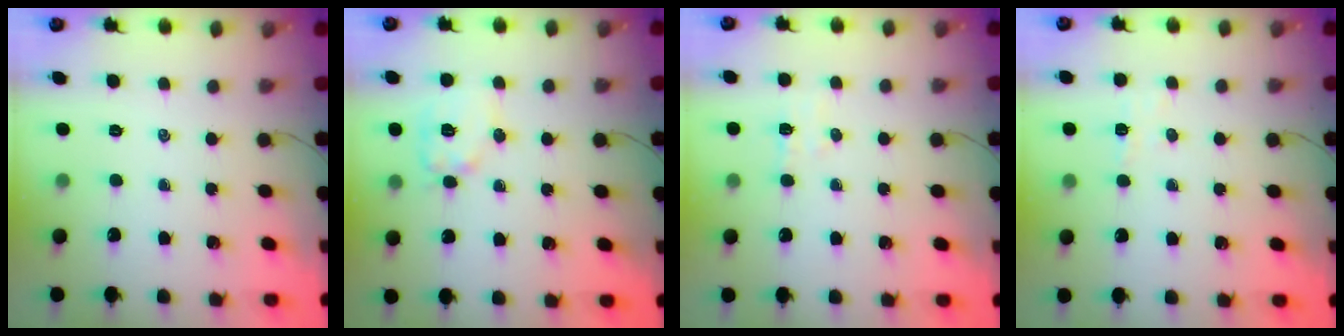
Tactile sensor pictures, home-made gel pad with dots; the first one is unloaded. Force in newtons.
{"total": 9.8, "press": 9.7, "slide": 0.5}
{"total": 5.1, "press": 4.9, "slide": 1.2}
{"total": 3.3, "press": 3.0, "slide": 1.2}